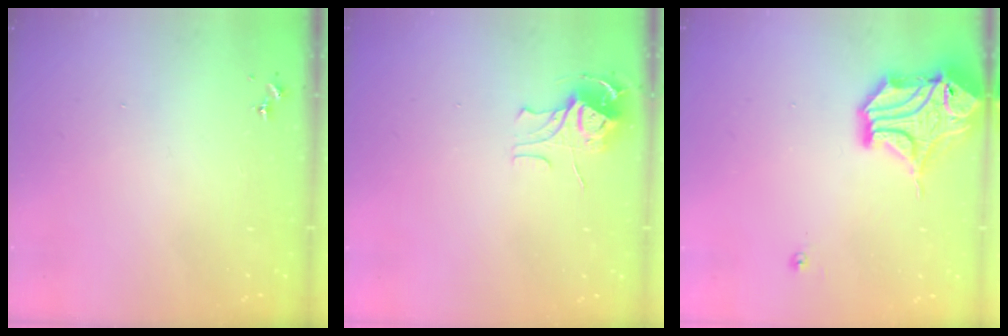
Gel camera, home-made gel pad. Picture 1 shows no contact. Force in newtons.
{"total": 8.8, "press": 8.8, "slide": 0.7}
{"total": 18.1, "press": 17.9, "slide": 2.5}